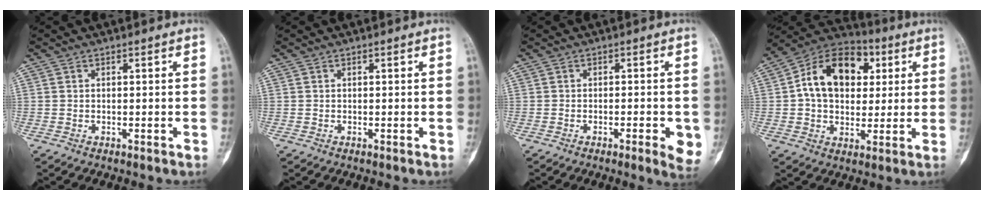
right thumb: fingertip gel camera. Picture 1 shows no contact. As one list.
[{"total": 0.0}, {"total": 5.1, "force": [-1.7, 1.2, 4.7], "torque": [-0.061, -0.005, -0.021]}, {"total": 16.9, "force": [3.6, 11.8, 11.5], "torque": [-0.152, 0.013, 0.052]}]